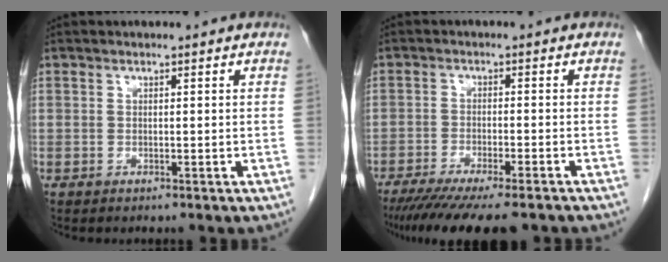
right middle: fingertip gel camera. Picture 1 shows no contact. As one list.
[{"total": 13.7, "force": [-11.2, 2.0, 7.6], "torque": [-0.116, -0.027, -0.168]}]